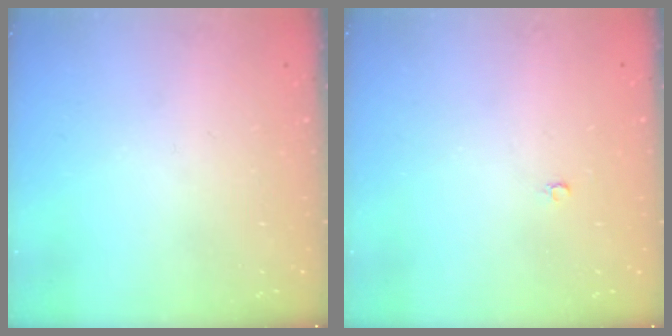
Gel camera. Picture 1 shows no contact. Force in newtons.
{"total": 2.0, "press": 2.0, "slide": 0.4}